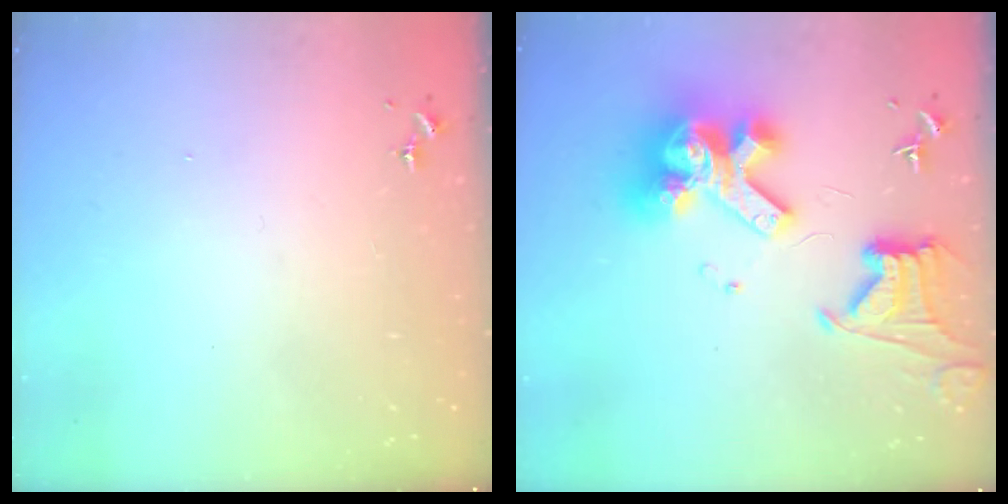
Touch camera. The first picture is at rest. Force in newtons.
{"total": 21.3, "press": 21.1, "slide": 2.6}